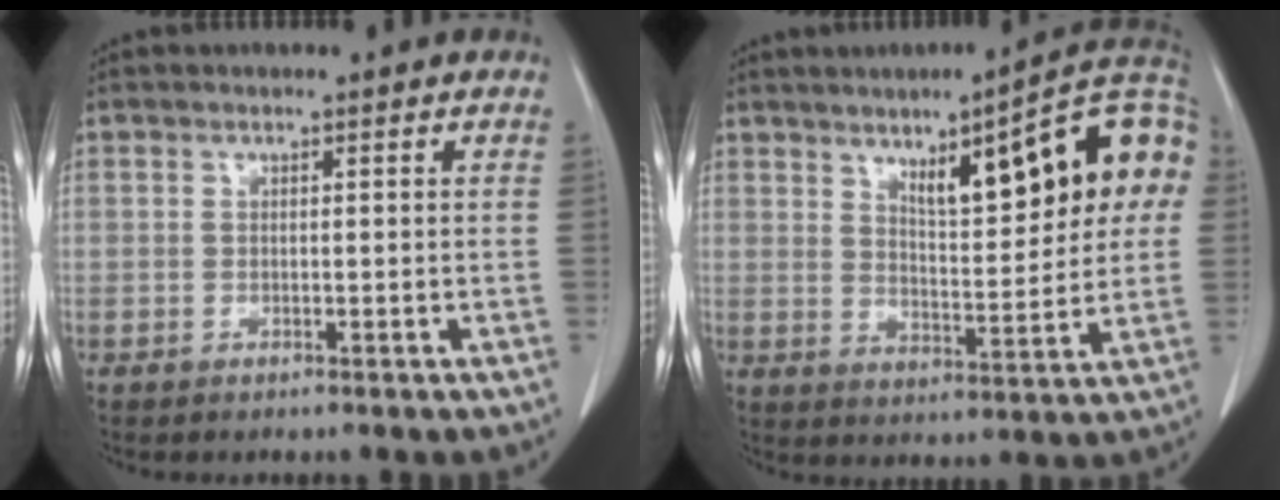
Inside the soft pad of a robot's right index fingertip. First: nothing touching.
{"total": 18.0, "force": [5.9, 4.4, 16.4], "torque": [-0.227, 0.026, 0.081]}